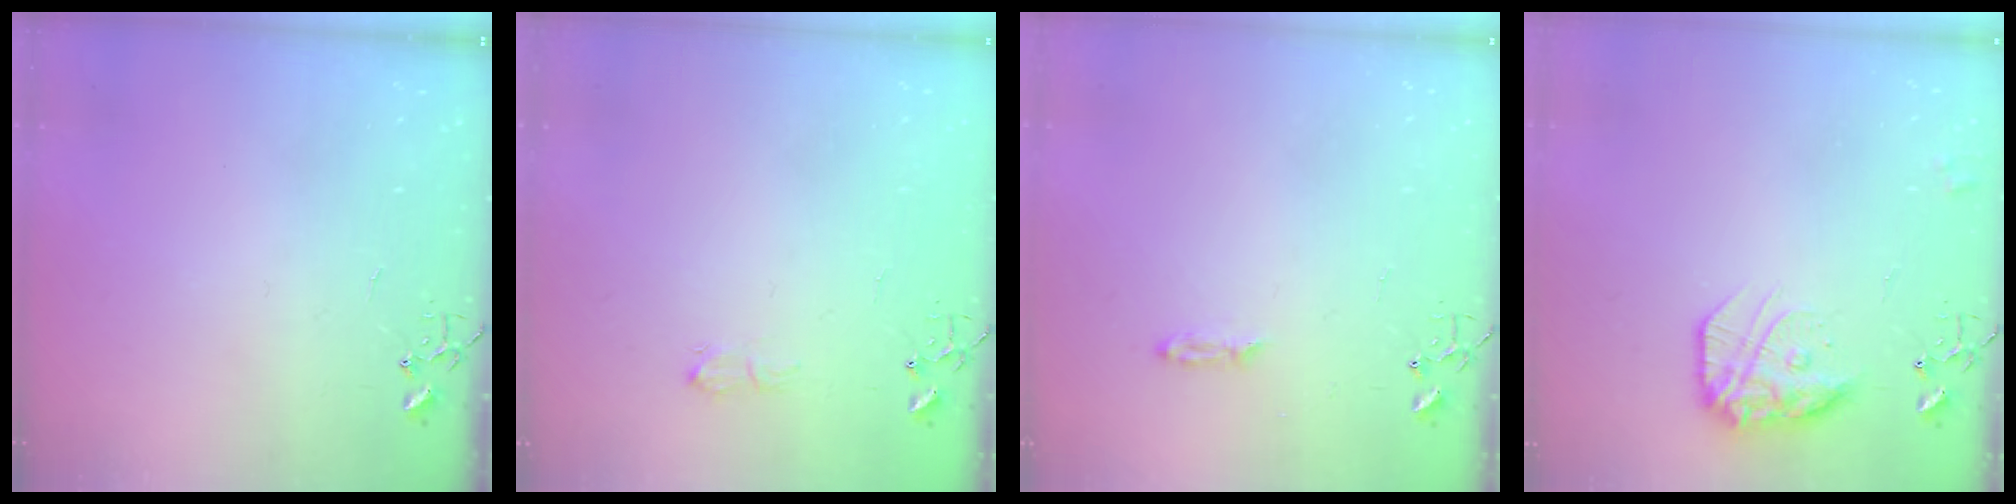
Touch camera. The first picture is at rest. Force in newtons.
{"total": 5.3, "press": 5.3, "slide": 0.7}
{"total": 2.2, "press": 2.2, "slide": 0.4}
{"total": 15.4, "press": 15.4, "slide": 1.3}